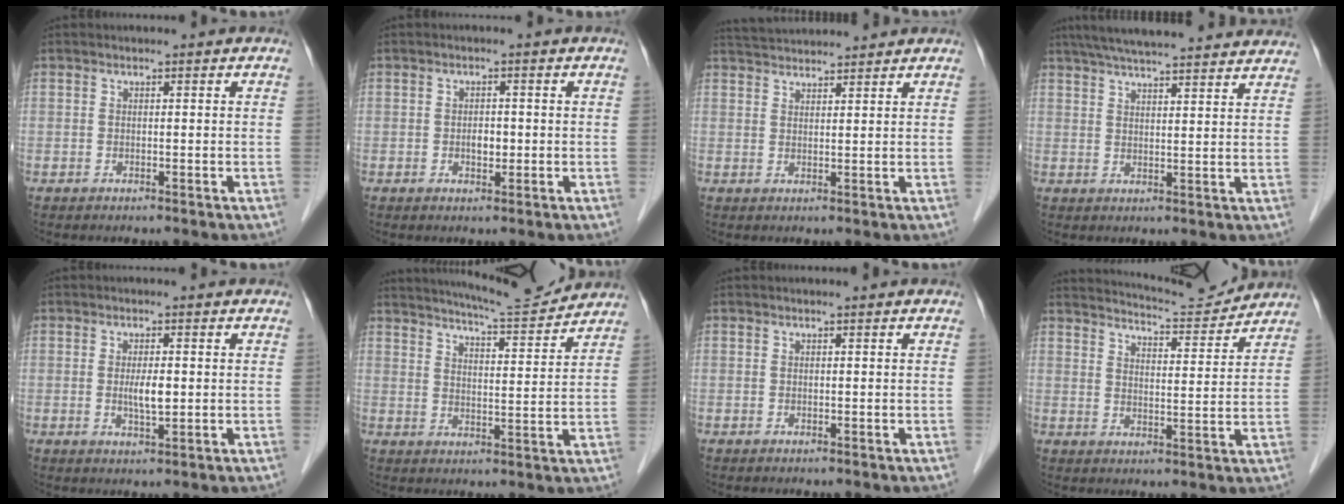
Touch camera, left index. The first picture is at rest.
{"total": 1.9, "force": [-0.5, 1.1, 1.5], "torque": [-0.024, -0.002, -0.007]}
{"total": 7.6, "force": [7.3, 0.4, 1.9], "torque": [-0.039, 0.035, 0.115]}
{"total": 21.4, "force": [19.2, 1.9, 9.3], "torque": [-0.149, 0.029, 0.253]}
{"total": 3.1, "force": [-0.2, 0.7, 3.0], "torque": [-0.056, -0.007, -0.001]}
{"total": 11.3, "force": [10.8, 0.0, 3.4], "torque": [-0.057, -0.004, 0.152]}
{"total": 0.0}
{"total": 10.3, "force": [10.2, 0.1, 1.7], "torque": [-0.035, -0.001, 0.143]}